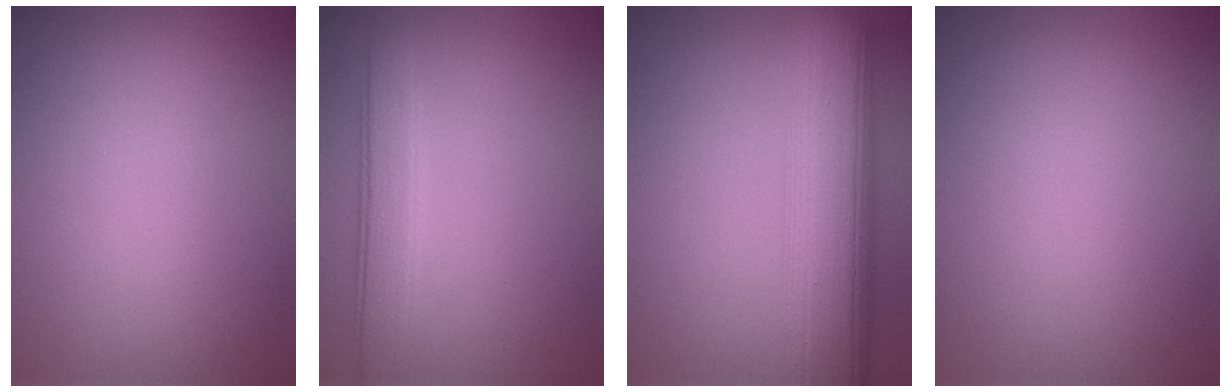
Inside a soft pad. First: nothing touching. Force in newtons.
{"total": 3.6, "press": 3.6, "slide": 0.3}
{"total": 10.4, "press": 10.4, "slide": 0.3}
{"total": 0.0}